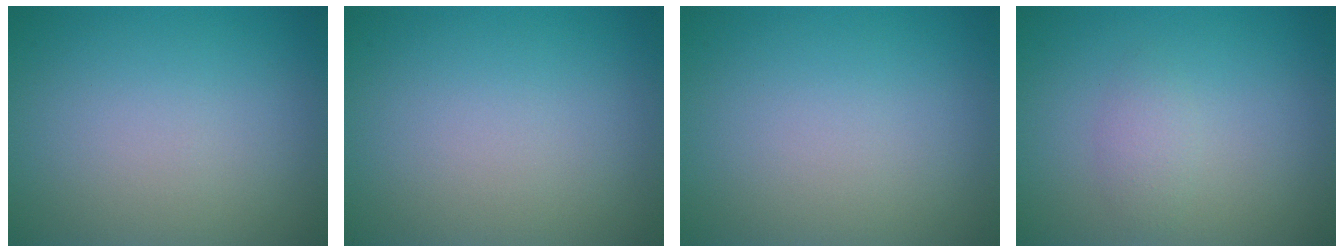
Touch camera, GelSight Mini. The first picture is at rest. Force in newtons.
{"total": 0.0}
{"total": 0.0}
{"total": 1.4, "press": 1.4, "slide": 0.0}